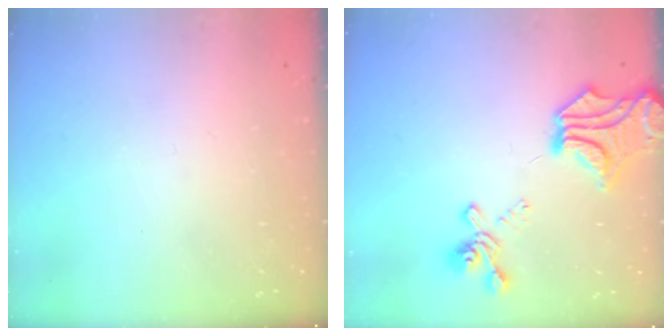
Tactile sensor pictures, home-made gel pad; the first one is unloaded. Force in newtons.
{"total": 6.7, "press": 5.6, "slide": 3.6}